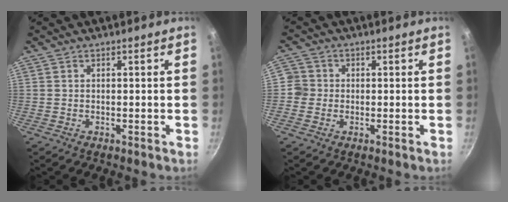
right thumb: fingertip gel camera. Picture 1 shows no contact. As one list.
[{"total": 3.3, "force": [-0.3, 3.3, 0.4], "torque": [0.015, 0.009, -0.014]}]